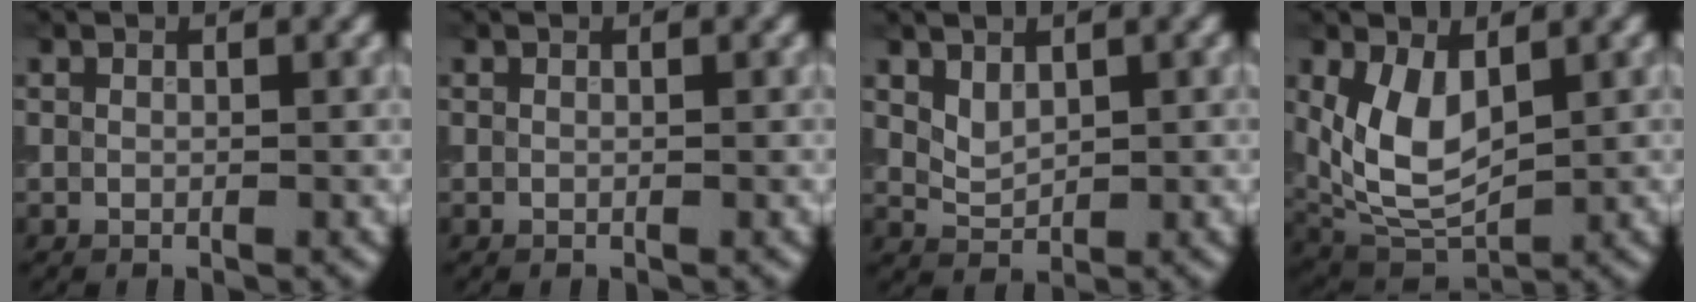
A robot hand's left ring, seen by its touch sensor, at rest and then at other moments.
{"total": 0.0}
{"total": 1.8, "force": [0.8, 1.2, 1.1], "torque": [-0.022, -0.003, 0.022]}
{"total": 6.4, "force": [1.4, 3.6, 5.1], "torque": [-0.116, -0.009, 0.033]}